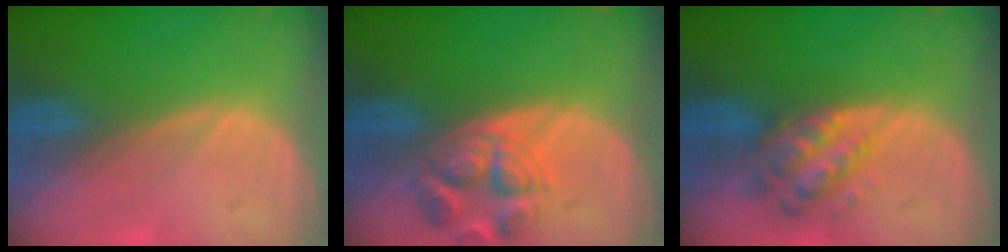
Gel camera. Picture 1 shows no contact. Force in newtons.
{"total": 6.5, "press": 6.2, "slide": 2.1}
{"total": 6.2, "press": 5.6, "slide": 2.6}